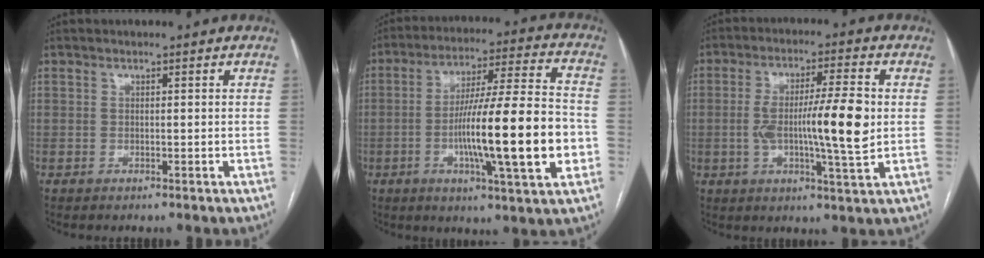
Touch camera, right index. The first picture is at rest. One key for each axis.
{"total": 19.1, "fx": -3.9, "fy": 1.0, "fz": 18.7, "tx": -0.299, "ty": 0.000, "tz": -0.061}
{"total": 12.0, "fx": -0.3, "fy": 0.9, "fz": 12.0, "tx": -0.208, "ty": 0.004, "tz": -0.007}